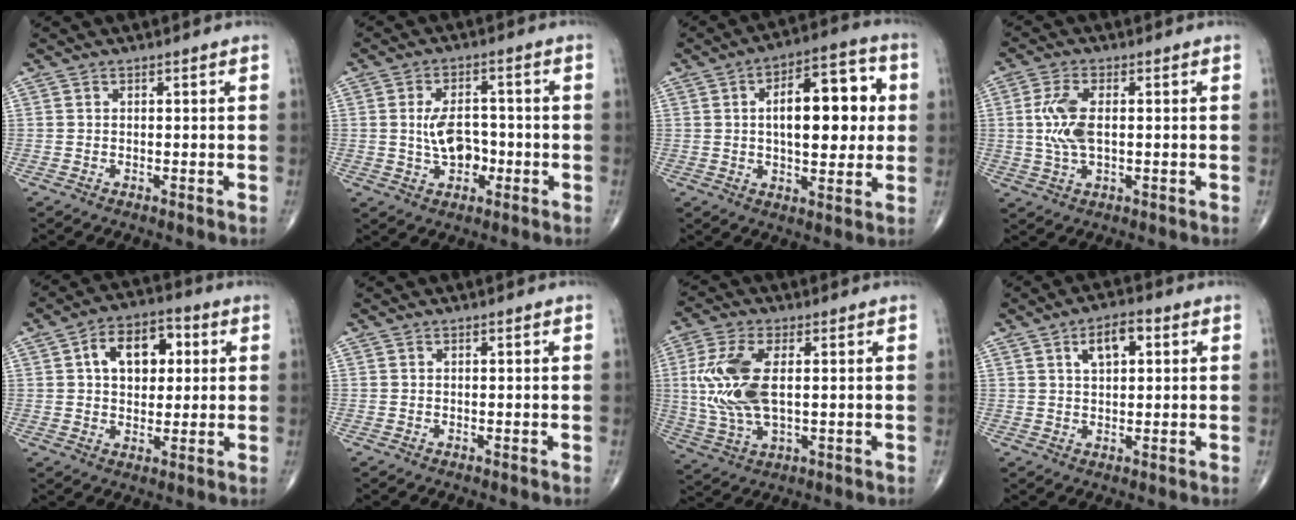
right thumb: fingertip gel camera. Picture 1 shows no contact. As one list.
[{"total": 7.2, "force": [-0.8, 4.6, 5.5], "torque": [-0.079, 0.012, -0.011]}, {"total": 16.1, "force": [2.3, 7.6, 14.1], "torque": [-0.174, 0.015, 0.030]}, {"total": 7.2, "force": [0.5, 3.3, 6.3], "torque": [-0.145, 0.001, 0.010]}, {"total": 11.2, "force": [2.7, 7.2, 8.2], "torque": [-0.097, 0.010, 0.039]}, {"total": 0.0}, {"total": 13.0, "force": [1.5, 6.2, 11.4], "torque": [-0.257, -0.002, 0.036]}, {"total": 6.1, "force": [2.2, 3.0, 4.8], "torque": [-0.068, 0.004, 0.034]}]